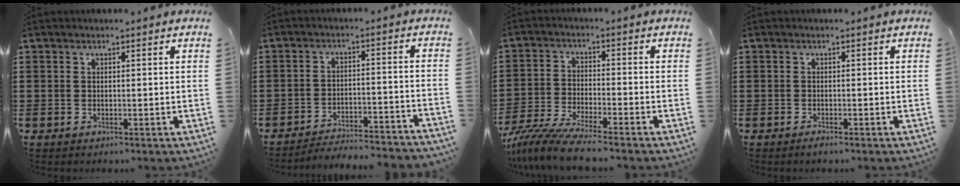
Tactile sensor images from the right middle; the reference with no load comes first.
{"total": 4.3, "force": [-4.2, 0.0, 0.8], "torque": [-0.018, 0.000, -0.088]}
{"total": 7.4, "force": [-6.8, 0.1, 2.9], "torque": [-0.073, -0.012, -0.136]}
{"total": 0.8, "force": [-0.7, 0.1, 0.3], "torque": [-0.009, -0.003, -0.013]}